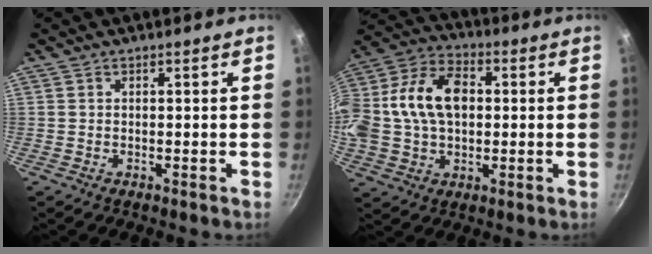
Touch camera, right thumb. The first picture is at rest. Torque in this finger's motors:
{"motor_torque": [2.49, 2.51, 0.26, -0.18, 0.19]}